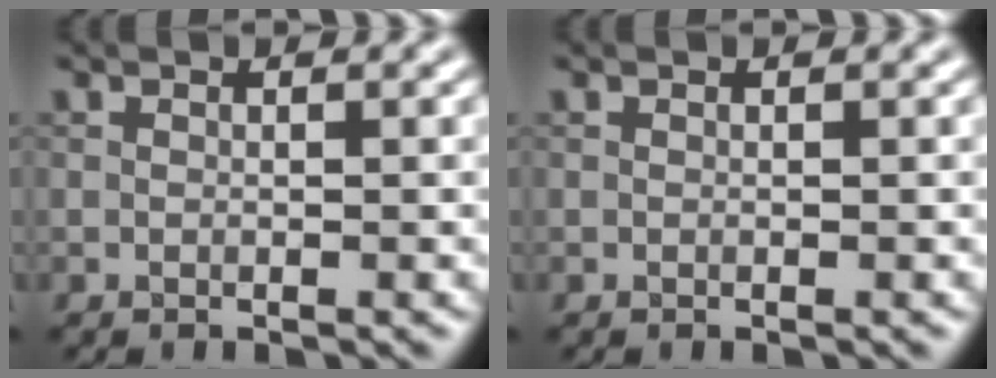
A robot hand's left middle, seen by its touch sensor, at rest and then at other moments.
{"total": 0.0}